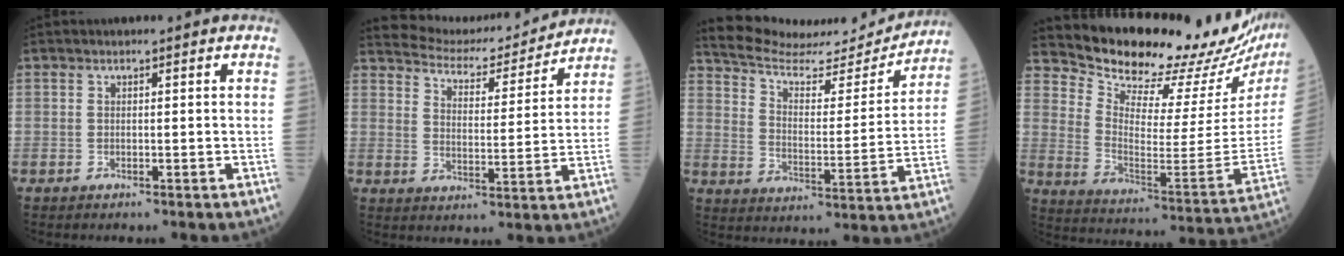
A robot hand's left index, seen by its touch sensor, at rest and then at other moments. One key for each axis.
{"total": 13.3, "fx": 13.0, "fy": 1.1, "fz": 2.4, "tx": -0.045, "ty": -0.003, "tz": 0.188}
{"total": 19.5, "fx": 18.6, "fy": 2.6, "fz": 5.2, "tx": -0.089, "ty": -0.025, "tz": 0.273}
{"total": 23.1, "fx": 21.7, "fy": 2.9, "fz": 7.4, "tx": -0.137, "ty": -0.106, "tz": 0.293}